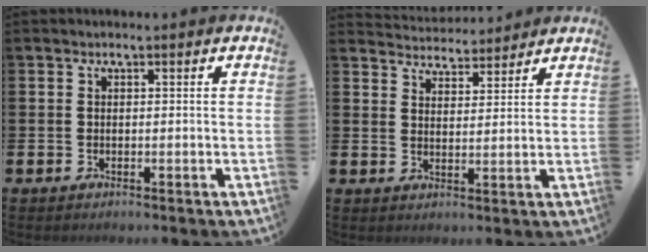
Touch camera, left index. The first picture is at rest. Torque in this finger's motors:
{"motor_torque": [0.30, -0.31, 0.01, -0.02]}